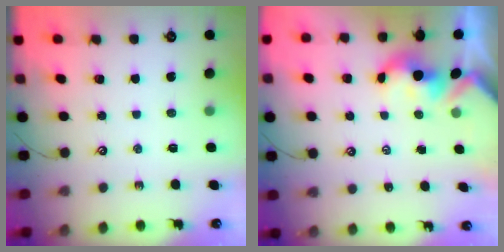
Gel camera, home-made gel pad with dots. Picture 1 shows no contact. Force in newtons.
{"total": 2.4, "press": 2.4, "slide": 0.3}